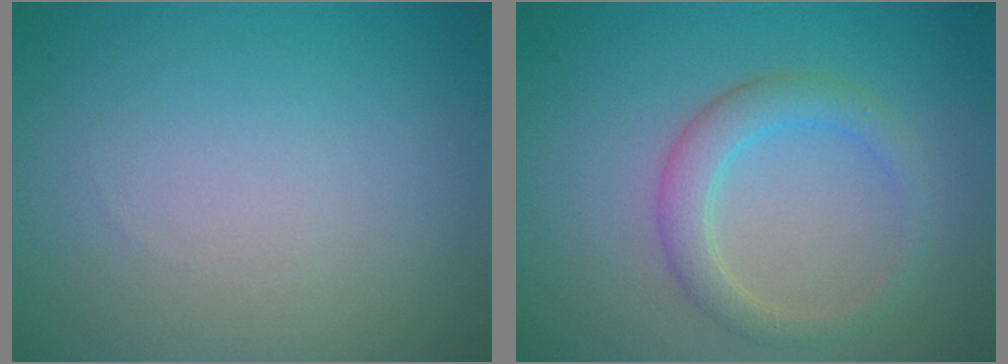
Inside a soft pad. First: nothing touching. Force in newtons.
{"total": 2.9, "press": 2.9, "slide": 0.2}